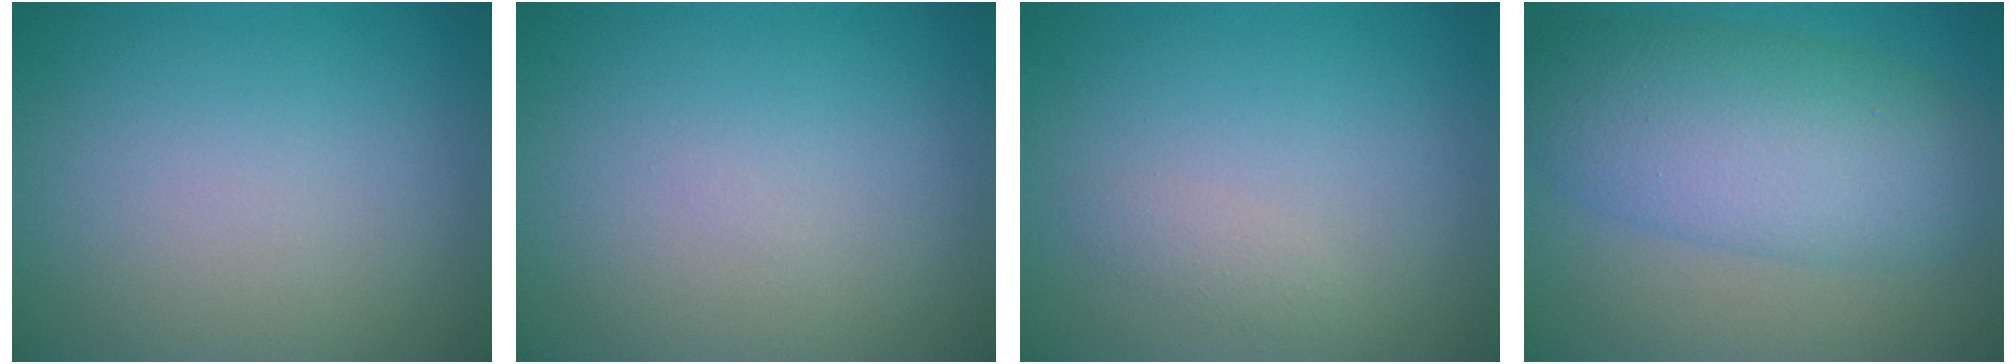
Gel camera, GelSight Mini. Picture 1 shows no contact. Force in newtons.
{"total": 0.0}
{"total": 1.0, "press": 1.0, "slide": 0.0}
{"total": 8.2, "press": 8.1, "slide": 0.2}